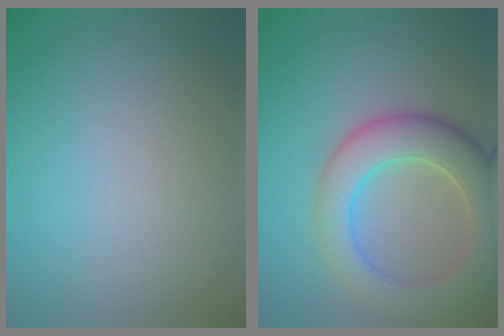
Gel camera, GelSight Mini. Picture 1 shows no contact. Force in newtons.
{"total": 8.3, "press": 8.3, "slide": 0.7}